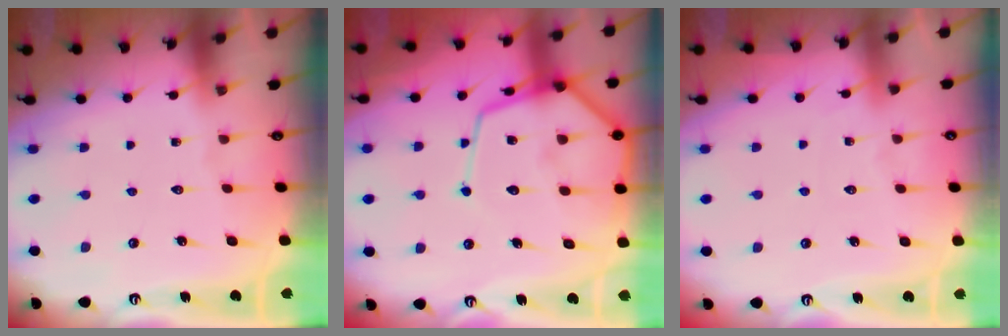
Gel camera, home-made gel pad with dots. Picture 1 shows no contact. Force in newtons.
{"total": 15.8, "press": 15.7, "slide": 1.5}
{"total": 3.0, "press": 2.9, "slide": 0.4}